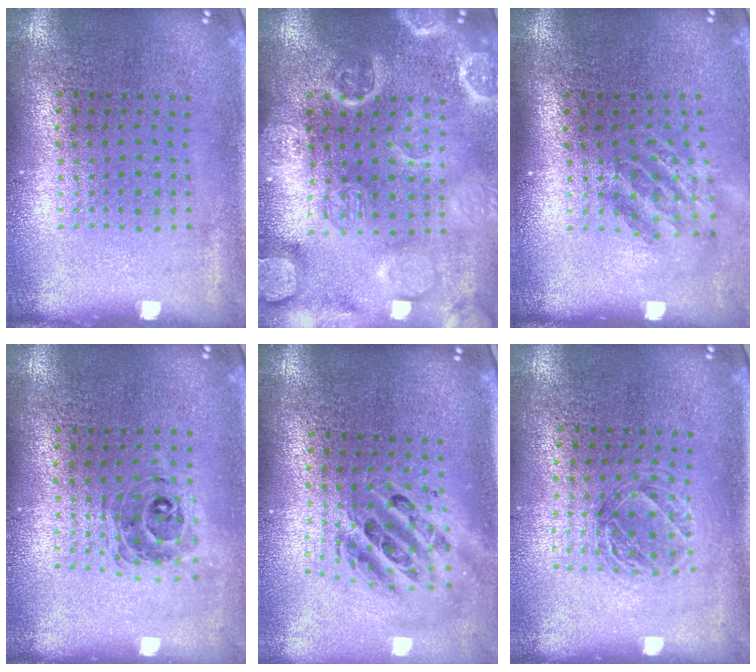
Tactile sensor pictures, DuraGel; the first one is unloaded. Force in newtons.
{"total": 3.7, "press": 3.6, "slide": 0.5}
{"total": 1.8, "press": 1.2, "slide": 1.2}
{"total": 0.7, "press": 0.7, "slide": 0.2}
{"total": 2.2, "press": 1.7, "slide": 1.4}
{"total": 1.1, "press": 1.1, "slide": 0.2}